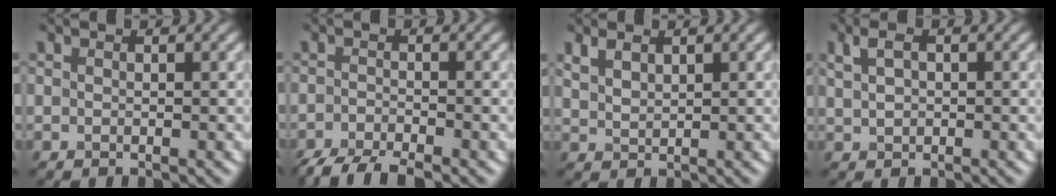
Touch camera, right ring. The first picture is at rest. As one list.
[{"total": 4.6, "force": [-3.8, 0.9, 2.4], "torque": [-0.040, -0.009, -0.075]}, {"total": 2.0, "force": [1.4, 0.9, 1.1], "torque": [-0.025, -0.001, 0.034]}, {"total": 2.4, "force": [1.0, 1.4, 1.6], "torque": [-0.035, 0.003, 0.022]}]